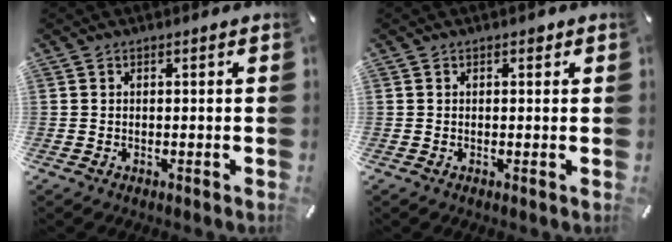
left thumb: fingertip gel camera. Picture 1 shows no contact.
{"total": 0.9, "force": [0.2, 0.6, 0.6], "torque": [-0.005, 0.002, -0.001]}